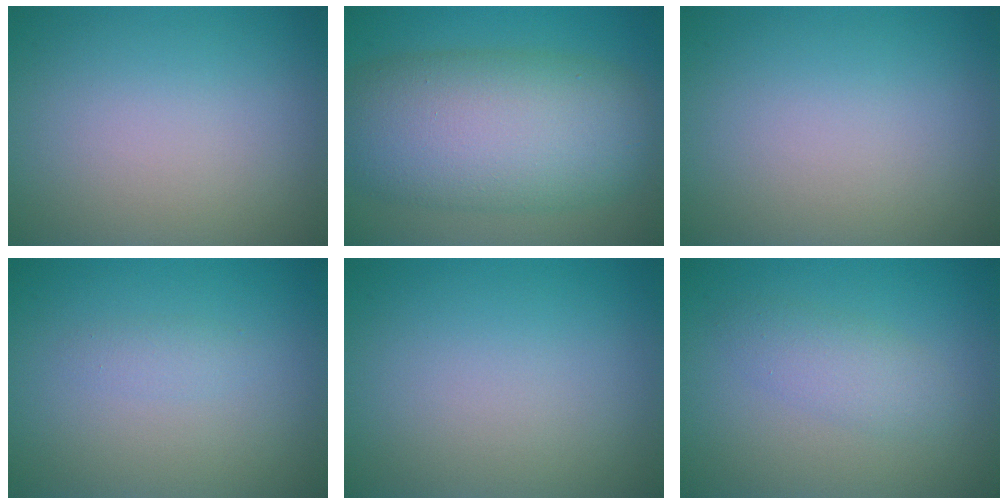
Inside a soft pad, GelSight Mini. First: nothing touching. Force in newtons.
{"total": 11.5, "press": 11.5, "slide": 0.6}
{"total": 0.0}
{"total": 0.9, "press": 0.9, "slide": 0.0}
{"total": 0.0}
{"total": 2.3, "press": 2.3, "slide": 0.1}